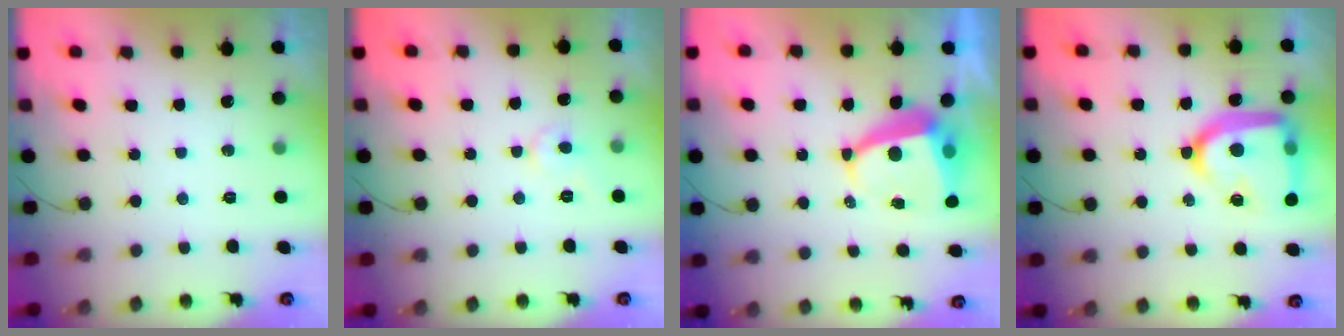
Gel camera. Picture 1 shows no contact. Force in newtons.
{"total": 3.7, "press": 3.7, "slide": 0.1}
{"total": 7.2, "press": 7.2, "slide": 0.9}
{"total": 22.5, "press": 22.4, "slide": 2.0}